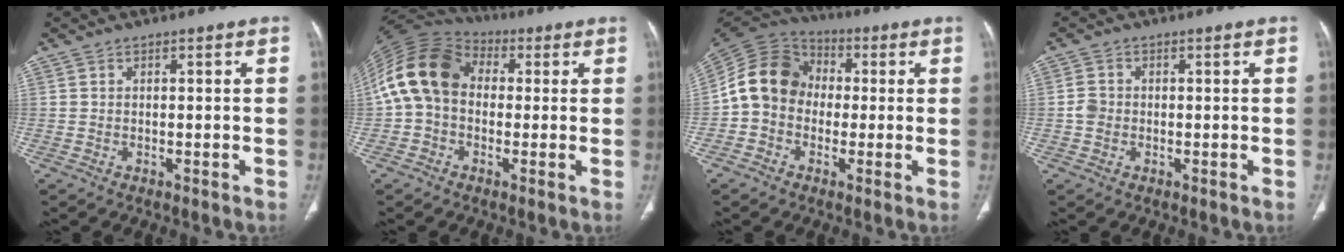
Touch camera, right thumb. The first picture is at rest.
{"total": 14.7, "force": [0.7, 11.0, 9.8], "torque": [-0.189, 0.040, -0.001]}
{"total": 11.9, "force": [-0.7, 10.1, 6.3], "torque": [-0.108, 0.033, -0.029]}
{"total": 2.3, "force": [-0.4, 1.9, 1.2], "torque": [-0.021, 0.008, -0.009]}